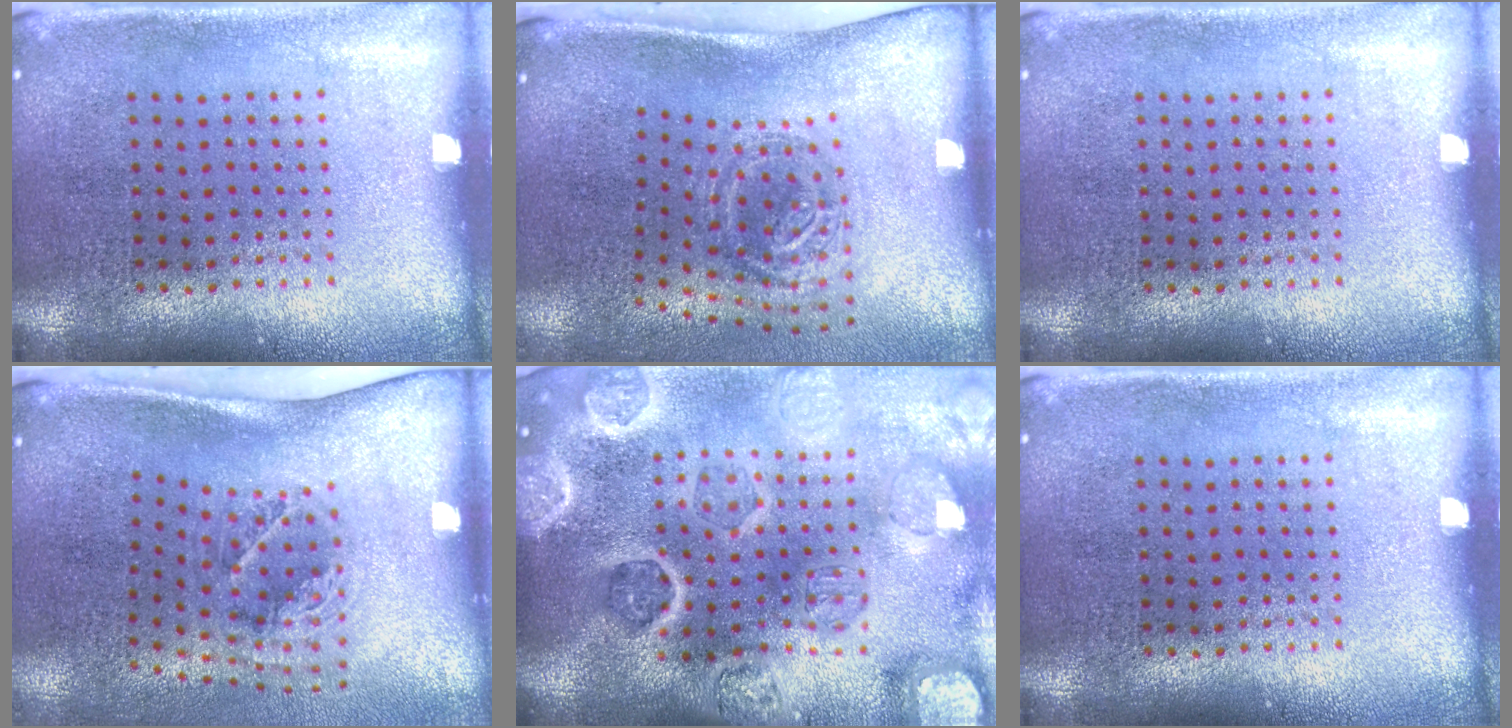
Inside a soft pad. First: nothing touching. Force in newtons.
{"total": 1.9, "press": 1.2, "slide": 1.5}
{"total": 0.0}
{"total": 1.9, "press": 1.2, "slide": 1.4}
{"total": 5.5, "press": 4.7, "slide": 2.8}
{"total": 0.0}